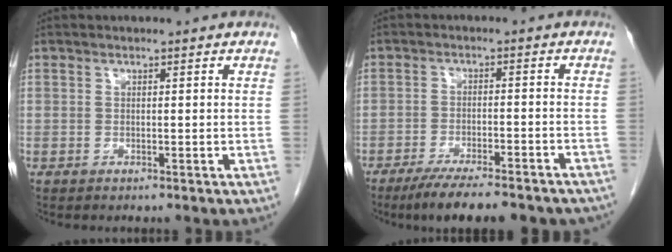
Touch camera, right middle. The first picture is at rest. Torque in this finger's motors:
{"motor_torque": [1.14, -0.99, 0.23, 0.12]}